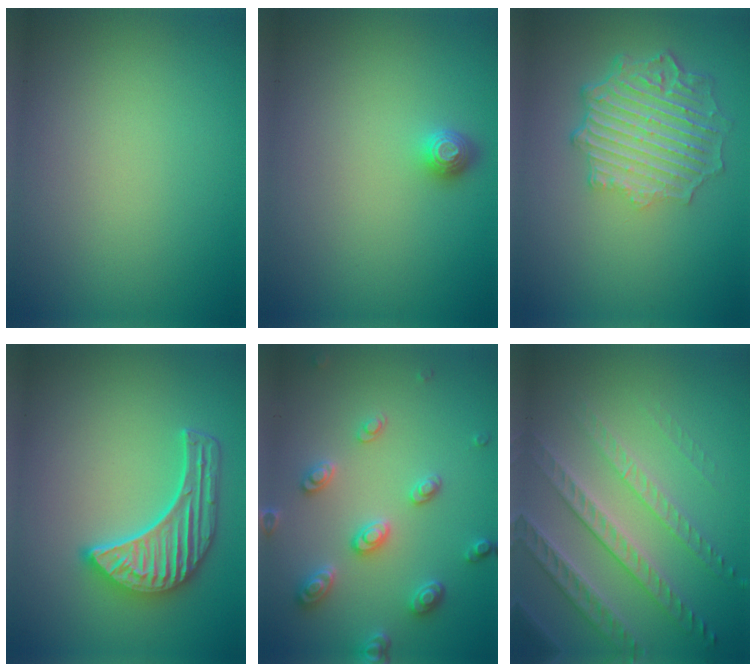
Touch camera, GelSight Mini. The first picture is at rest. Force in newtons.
{"total": 1.2, "press": 1.1, "slide": 0.4}
{"total": 6.1, "press": 4.6, "slide": 4.0}
{"total": 5.3, "press": 4.4, "slide": 2.8}
{"total": 3.7, "press": 3.3, "slide": 1.6}
{"total": 4.6, "press": 3.9, "slide": 2.5}